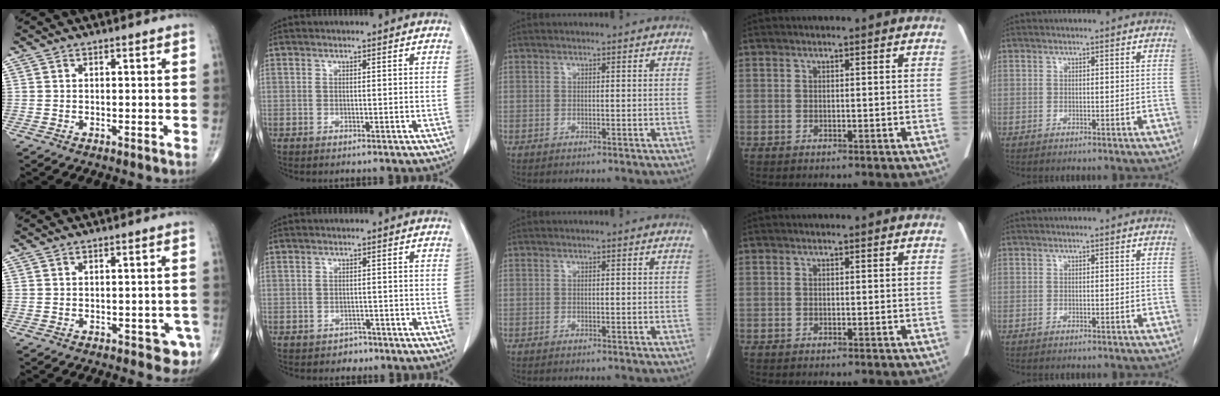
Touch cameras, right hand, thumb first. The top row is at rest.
{"thumb": {"total": 4.0, "force": [-1.9, 2.2, 2.8], "torque": [-0.013, 0.006, -0.020]}, "index": {"total": 2.0, "force": [-1.3, 1.5, 0.1], "torque": [-0.005, 0.010, -0.016]}}